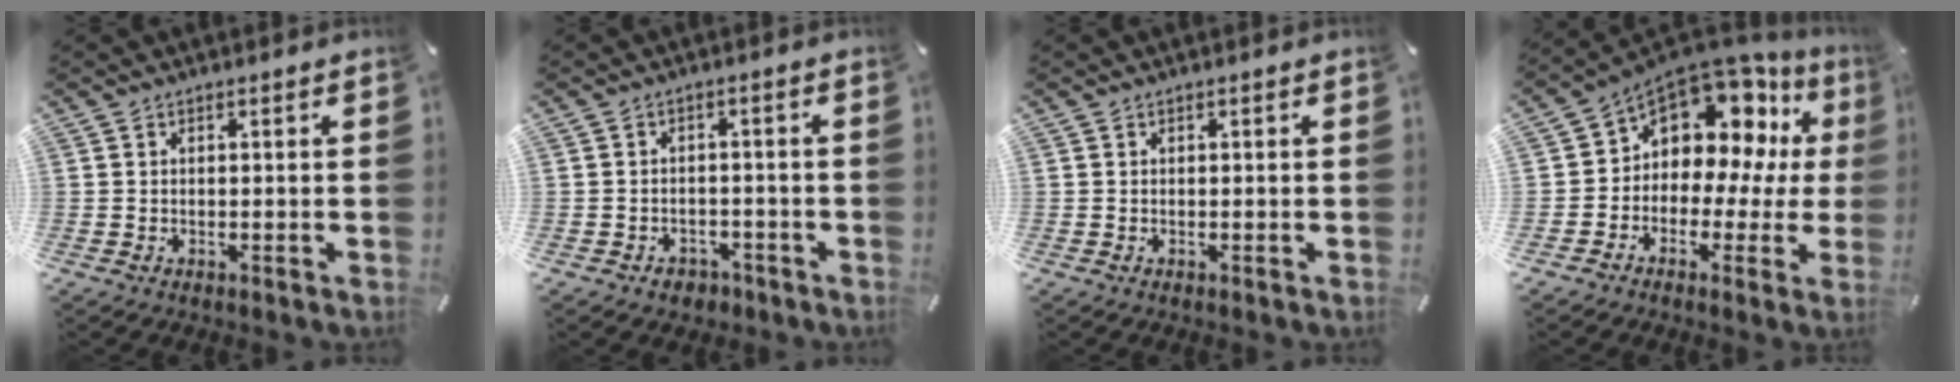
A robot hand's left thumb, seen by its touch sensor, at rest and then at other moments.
{"total": 3.4, "force": [-1.9, 2.6, 1.0], "torque": [-0.014, 0.009, -0.036]}
{"total": 0.0}
{"total": 11.3, "force": [6.9, 7.2, 5.3], "torque": [-0.090, -0.071, 0.122]}